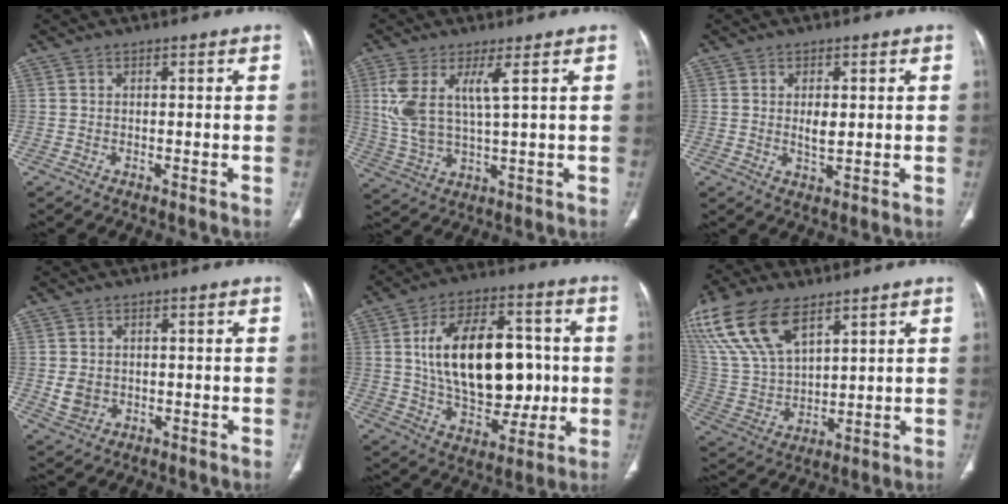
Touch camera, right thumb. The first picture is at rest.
{"total": 9.6, "force": [3.2, 2.8, 8.6], "torque": [-0.202, -0.018, 0.072]}
{"total": 3.4, "force": [0.4, 1.5, 3.0], "torque": [-0.046, -0.007, 0.010]}
{"total": 3.6, "force": [-0.1, 3.0, 1.9], "torque": [-0.029, -0.001, 0.006]}
{"total": 22.7, "force": [1.6, 13.4, 18.3], "torque": [-0.263, 0.009, 0.036]}
{"total": 18.3, "force": [10.4, 9.2, 11.9], "torque": [-0.240, -0.027, 0.211]}